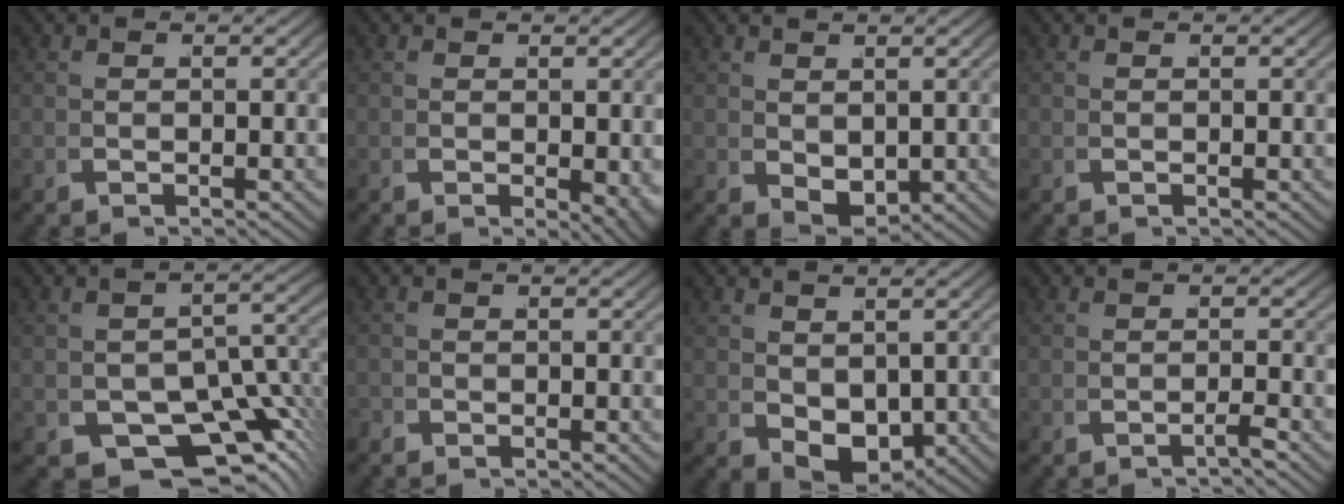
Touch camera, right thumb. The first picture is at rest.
{"total": 2.5, "force": [-0.2, 1.2, 2.1], "torque": [-0.022, -0.013, 0.005]}
{"total": 2.5, "force": [0.5, 1.6, 1.8], "torque": [-0.033, -0.016, 0.027]}
{"total": 0.0}
{"total": 11.4, "force": [-5.8, 7.0, 6.9], "torque": [-0.112, -0.049, -0.065]}
{"total": 0.7, "force": [-0.7, 0.0, -0.2], "torque": [0.010, -0.005, -0.015]}
{"total": 4.2, "force": [0.1, 2.8, 3.1], "torque": [-0.060, -0.029, 0.026]}
{"total": 1.0, "force": [-0.9, -0.2, 0.6], "torque": [-0.008, 0.005, -0.017]}